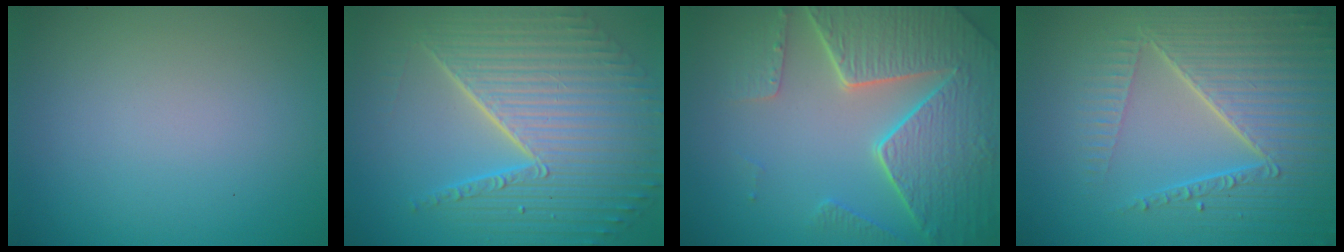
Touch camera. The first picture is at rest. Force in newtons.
{"total": 10.6, "press": 6.9, "slide": 8.1}
{"total": 8.3, "press": 6.1, "slide": 5.6}
{"total": 7.3, "press": 5.5, "slide": 4.8}